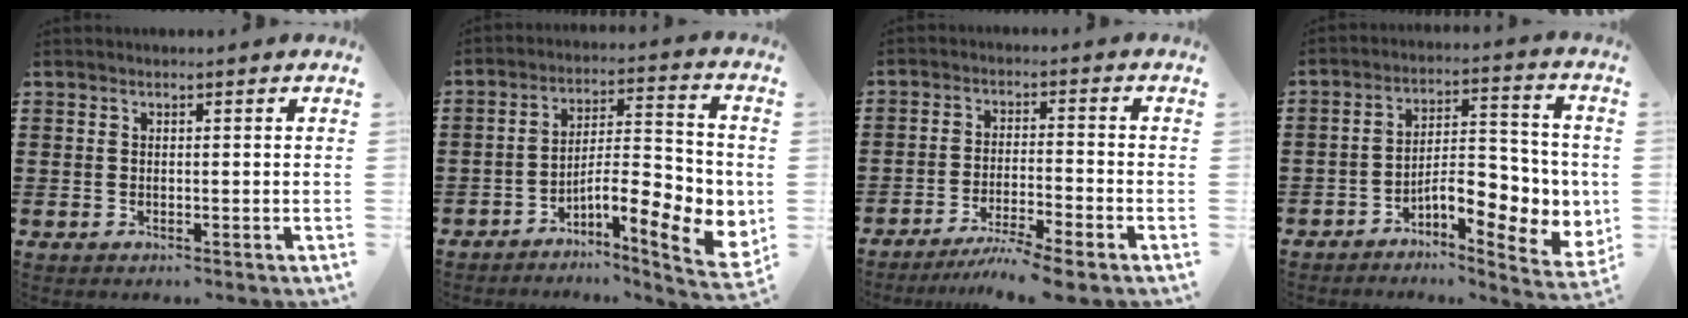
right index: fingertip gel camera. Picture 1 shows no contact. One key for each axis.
{"total": 10.2, "fx": -3.9, "fy": 2.9, "fz": 8.9, "tx": -0.135, "ty": -0.019, "tz": -0.072}
{"total": 5.1, "fx": -4.4, "fy": -0.5, "fz": 2.5, "tx": -0.057, "ty": -0.017, "tz": -0.087}
{"total": 9.4, "fx": -3.3, "fy": 3.7, "fz": 8.0, "tx": -0.109, "ty": -0.012, "tz": -0.057}